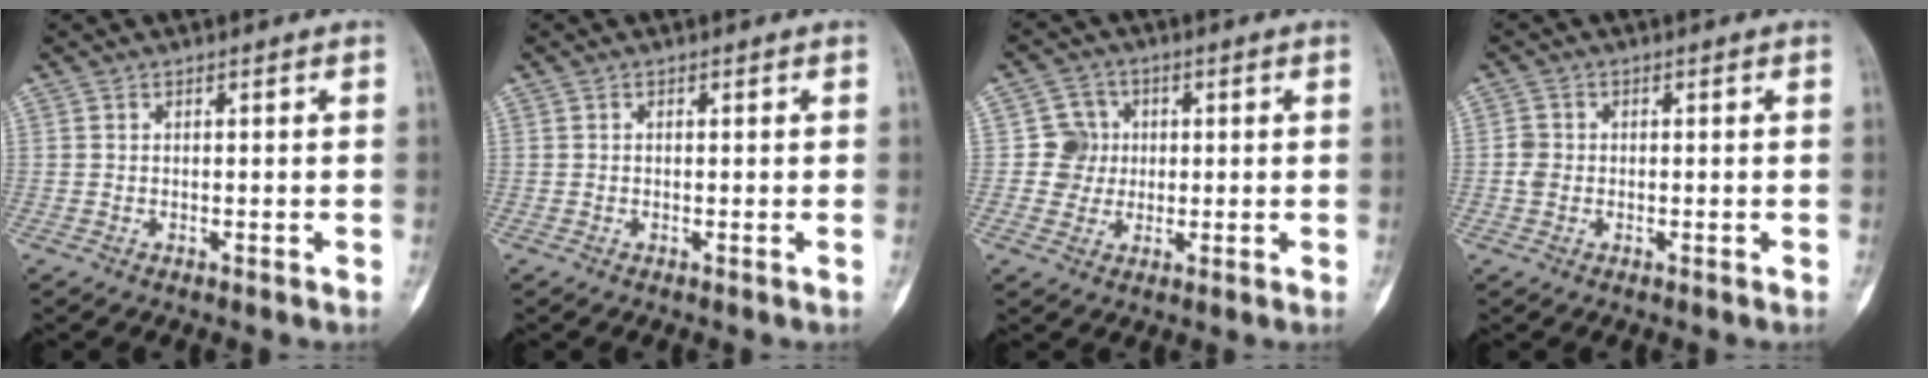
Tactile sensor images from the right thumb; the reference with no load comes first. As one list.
[{"total": 0.0}, {"total": 5.5, "force": [0.4, 5.5, 0.7], "torque": [0.029, 0.011, 0.001]}, {"total": 2.3, "force": [-0.2, 2.1, 1.0], "torque": [-0.015, 0.006, -0.004]}]